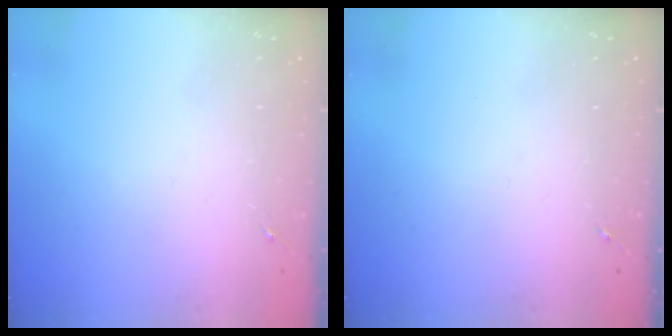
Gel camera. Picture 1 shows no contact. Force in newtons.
{"total": 0.0}